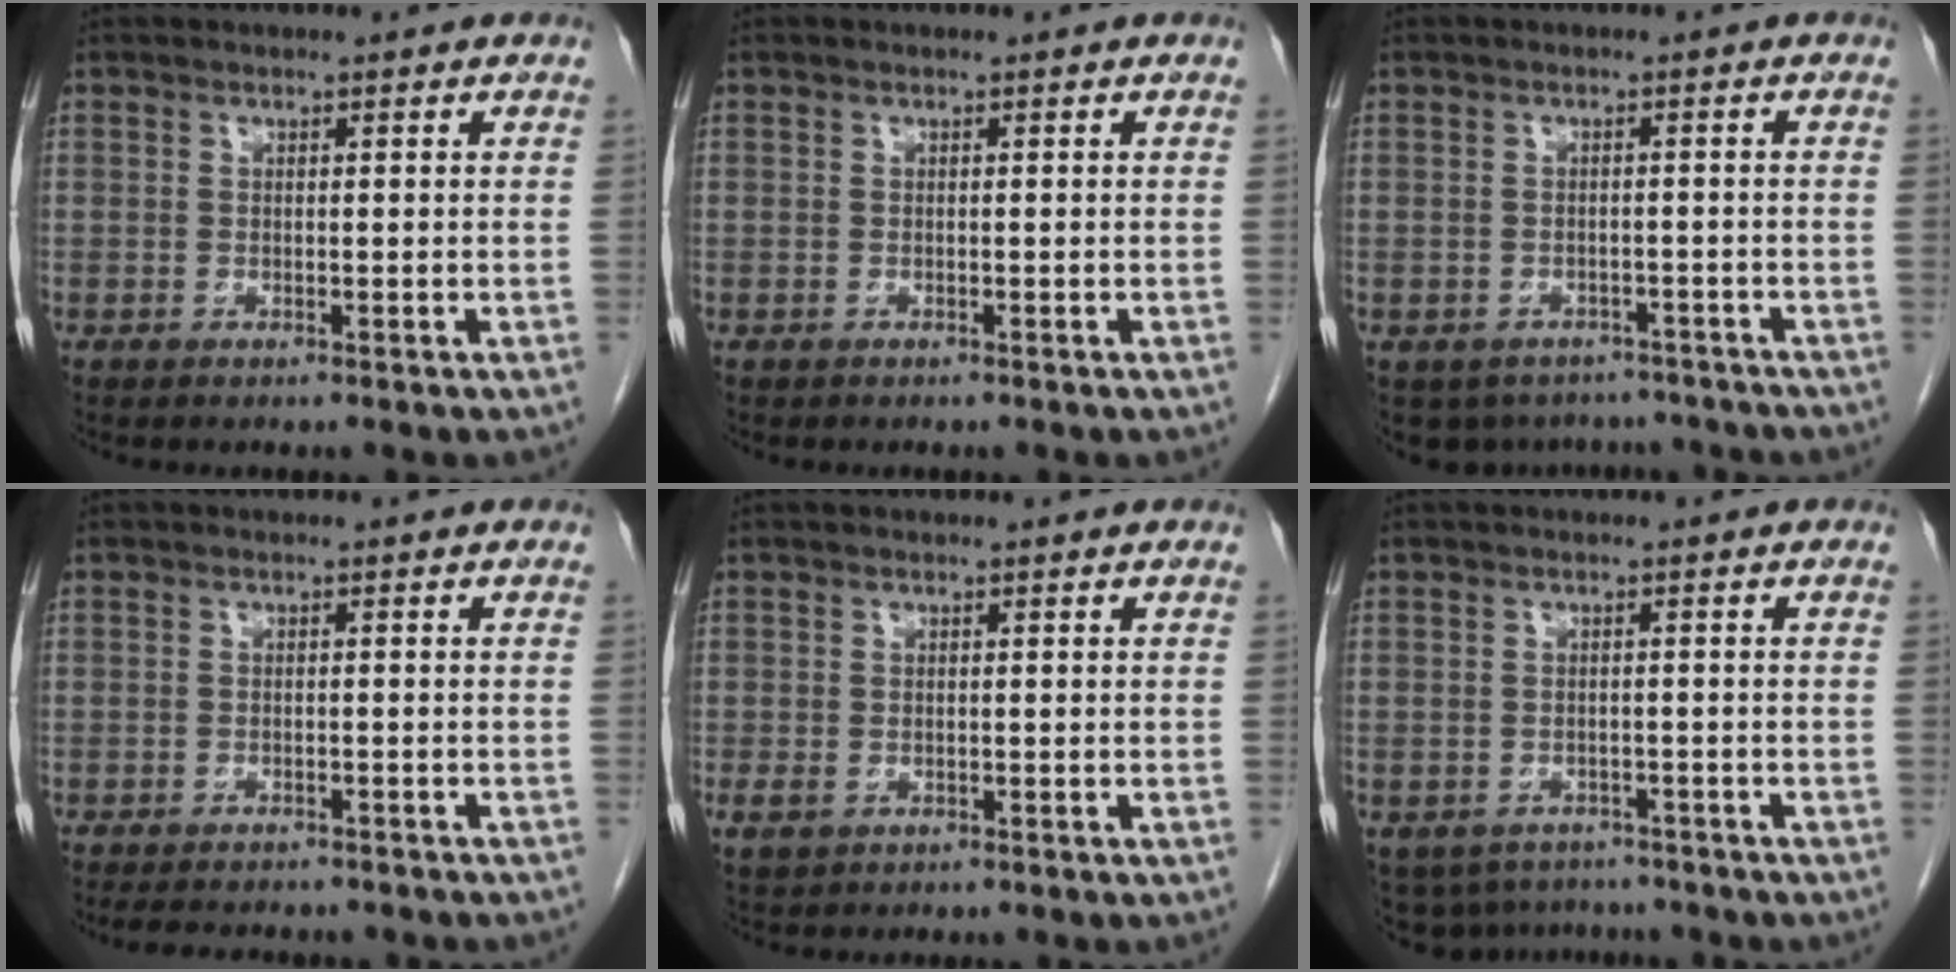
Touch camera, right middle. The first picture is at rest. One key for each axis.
{"total": 0.0}
{"total": 8.4, "fx": -7.1, "fy": 4.3, "fz": 1.1, "tx": -0.012, "ty": 0.009, "tz": -0.082}
{"total": 9.6, "fx": -8.4, "fy": 2.8, "fz": 3.7, "tx": -0.059, "ty": -0.004, "tz": -0.099}
{"total": 2.1, "fx": -0.7, "fy": 1.6, "fz": 1.2, "tx": -0.027, "ty": -0.002, "tz": -0.003}
{"total": 8.4, "fx": -6.8, "fy": 4.8, "fz": 1.5, "tx": -0.026, "ty": 0.004, "tz": -0.081}